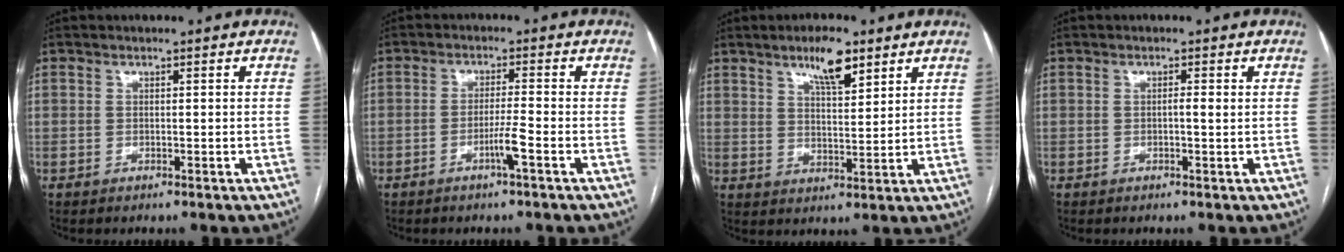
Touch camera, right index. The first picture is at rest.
{"total": 3.4, "force": [-1.6, -0.5, 3.0], "torque": [-0.055, -0.005, -0.033]}
{"total": 7.3, "force": [4.9, 1.9, 5.0], "torque": [-0.086, 0.000, 0.085]}
{"total": 1.0, "force": [0.3, 0.0, 1.0], "torque": [-0.015, 0.001, 0.003]}